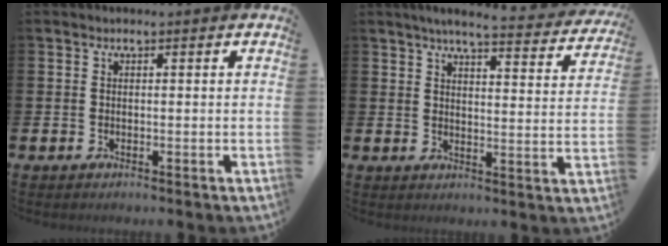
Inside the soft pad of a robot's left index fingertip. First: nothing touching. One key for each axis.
{"total": 5.2, "fx": 4.6, "fy": 0.3, "fz": 2.3, "tx": -0.052, "ty": -0.031, "tz": 0.074}